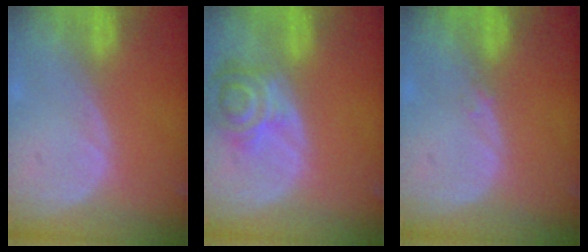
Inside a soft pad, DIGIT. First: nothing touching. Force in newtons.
{"total": 7.2, "press": 6.6, "slide": 2.8}
{"total": 0.6, "press": 0.5, "slide": 0.3}